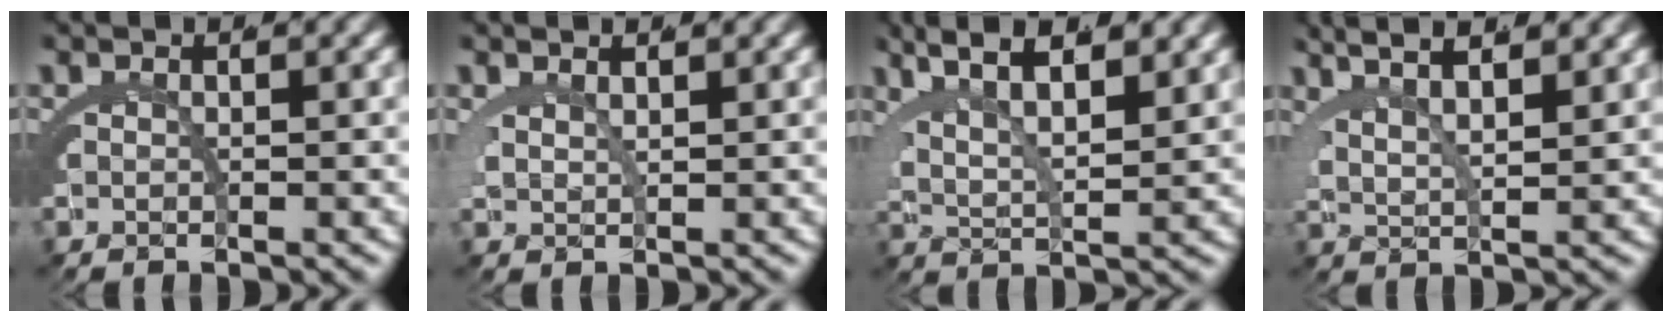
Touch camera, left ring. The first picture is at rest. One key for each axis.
{"total": 1.7, "fx": 1.6, "fy": 0.1, "fz": 0.7, "tx": -0.019, "ty": -0.006, "tz": 0.036}
{"total": 7.6, "fx": 4.4, "fy": 3.4, "fz": 5.2, "tx": -0.085, "ty": 0.016, "tz": 0.065}
{"total": 7.6, "fx": 4.9, "fy": 3.3, "fz": 4.8, "tx": -0.072, "ty": 0.019, "tz": 0.069}